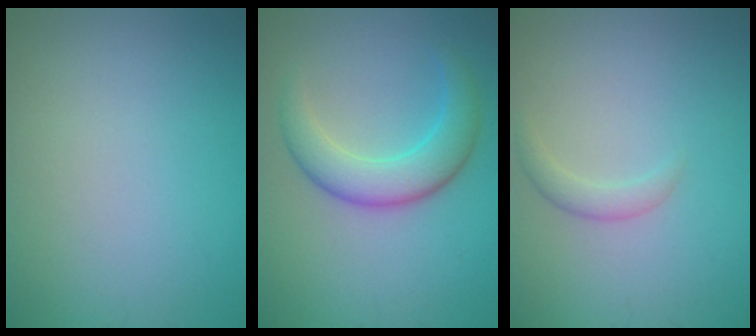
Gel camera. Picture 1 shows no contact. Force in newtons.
{"total": 3.8, "press": 3.8, "slide": 0.0}
{"total": 1.3, "press": 1.3, "slide": 0.1}